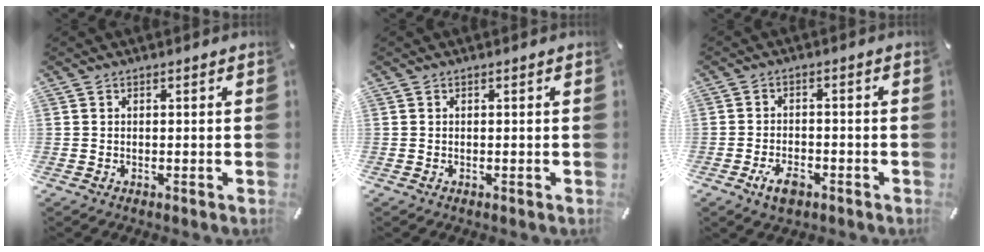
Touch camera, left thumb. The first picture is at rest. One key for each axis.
{"total": 0.0}
{"total": 5.1, "fx": -2.7, "fy": 2.8, "fz": 3.3, "tx": -0.070, "ty": 0.010, "tz": -0.051}